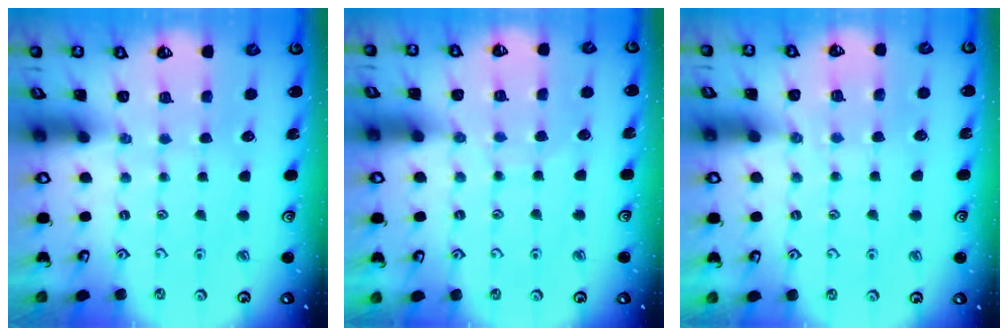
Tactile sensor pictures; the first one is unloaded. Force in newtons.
{"total": 5.6, "press": 5.6, "slide": 0.6}
{"total": 2.8, "press": 2.8, "slide": 0.3}